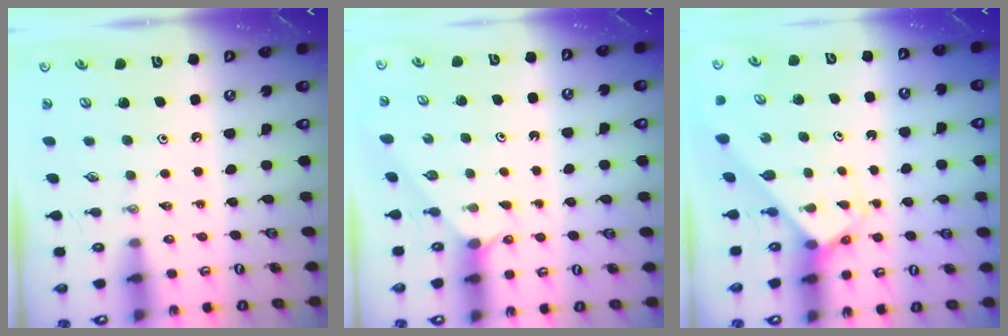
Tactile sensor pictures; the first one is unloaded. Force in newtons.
{"total": 1.6, "press": 1.6, "slide": 0.3}
{"total": 2.9, "press": 2.9, "slide": 0.1}